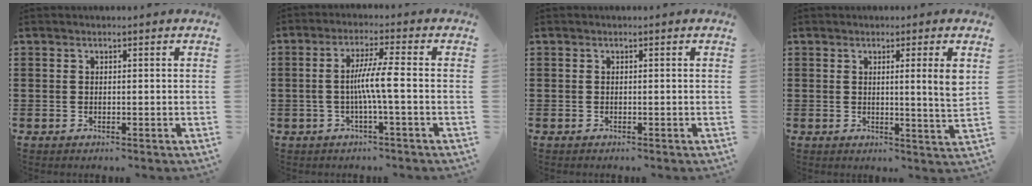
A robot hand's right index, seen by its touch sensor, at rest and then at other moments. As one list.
[{"total": 5.5, "force": [-0.9, -0.2, 5.5], "torque": [-0.099, -0.002, -0.021]}, {"total": 0.0}, {"total": 4.4, "force": [1.5, -0.6, 4.1], "torque": [-0.063, -0.015, 0.018]}]